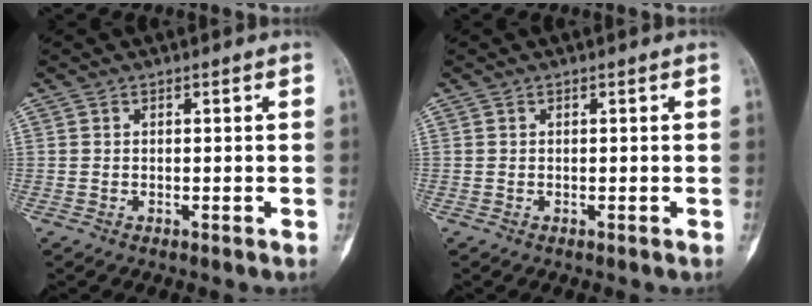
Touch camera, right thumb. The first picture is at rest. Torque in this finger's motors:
{"motor_torque": [0.61, 0.61, 0.10, 0.04, 0.00]}